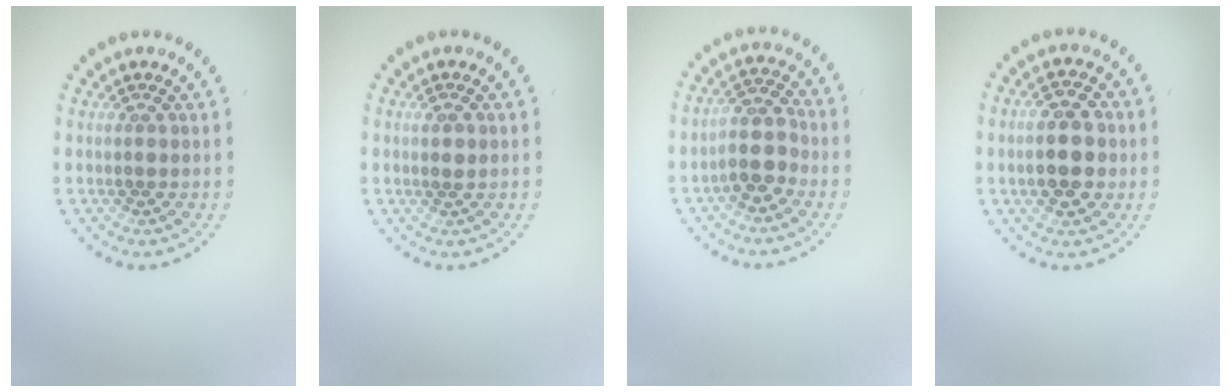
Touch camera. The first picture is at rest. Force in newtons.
{"total": 0.7, "press": 0.6, "slide": 0.3}
{"total": 3.5, "press": 3.2, "slide": 1.6}
{"total": 5.1, "press": 5.1, "slide": 0.3}